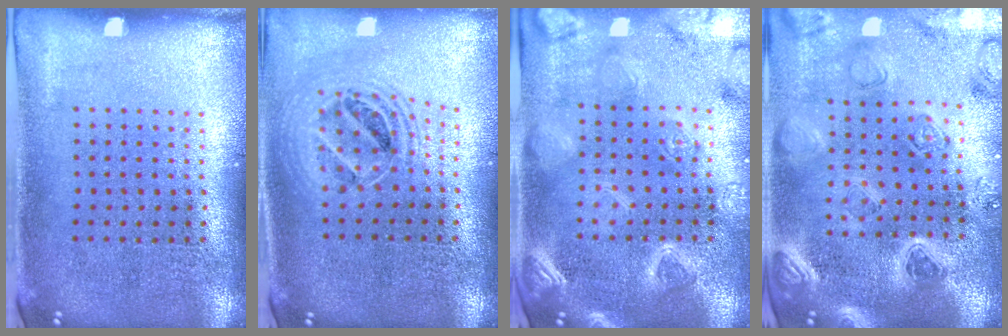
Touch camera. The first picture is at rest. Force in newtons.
{"total": 1.8, "press": 1.5, "slide": 1.0}
{"total": 3.2, "press": 3.1, "slide": 0.9}
{"total": 2.3, "press": 2.3, "slide": 0.2}